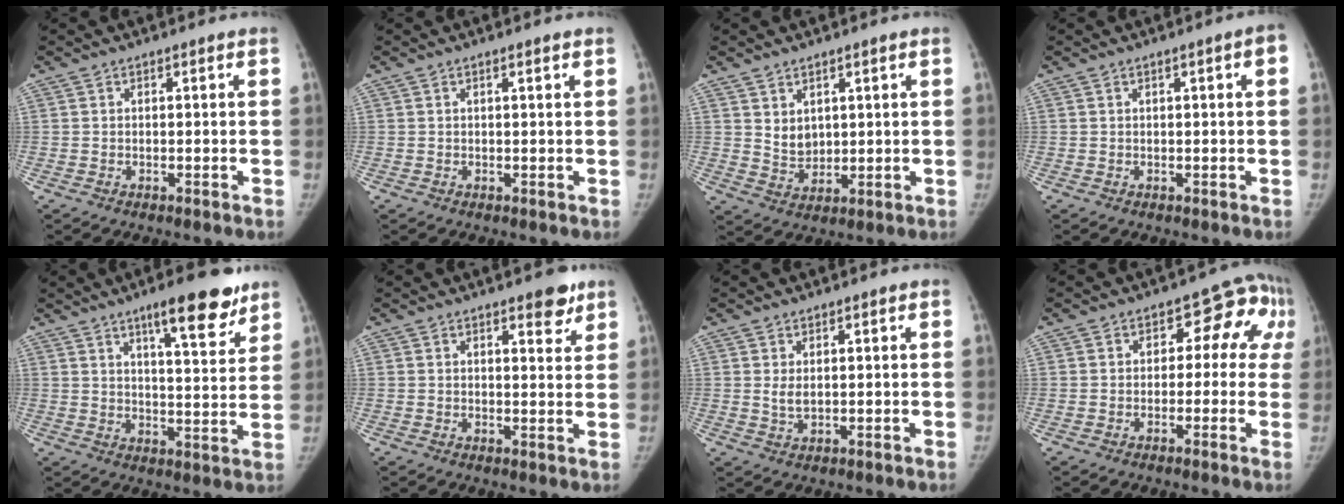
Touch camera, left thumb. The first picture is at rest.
{"total": 1.0, "force": [0.7, -0.1, 0.8], "torque": [-0.011, 0.000, 0.011]}
{"total": 4.7, "force": [2.3, 3.3, 2.3], "torque": [-0.023, -0.024, 0.054]}
{"total": 2.6, "force": [0.6, 0.4, 2.4], "torque": [-0.030, 0.007, 0.007]}
{"total": 12.9, "force": [8.6, 3.3, 9.1], "torque": [-0.100, -0.046, 0.125]}
{"total": 5.0, "force": [3.4, 1.9, 3.3], "torque": [-0.023, -0.019, 0.041]}
{"total": 2.2, "force": [0.8, 1.2, 1.6], "torque": [-0.027, -0.008, 0.020]}
{"total": 8.6, "force": [1.1, 6.3, 5.8], "torque": [-0.004, 0.022, -0.002]}